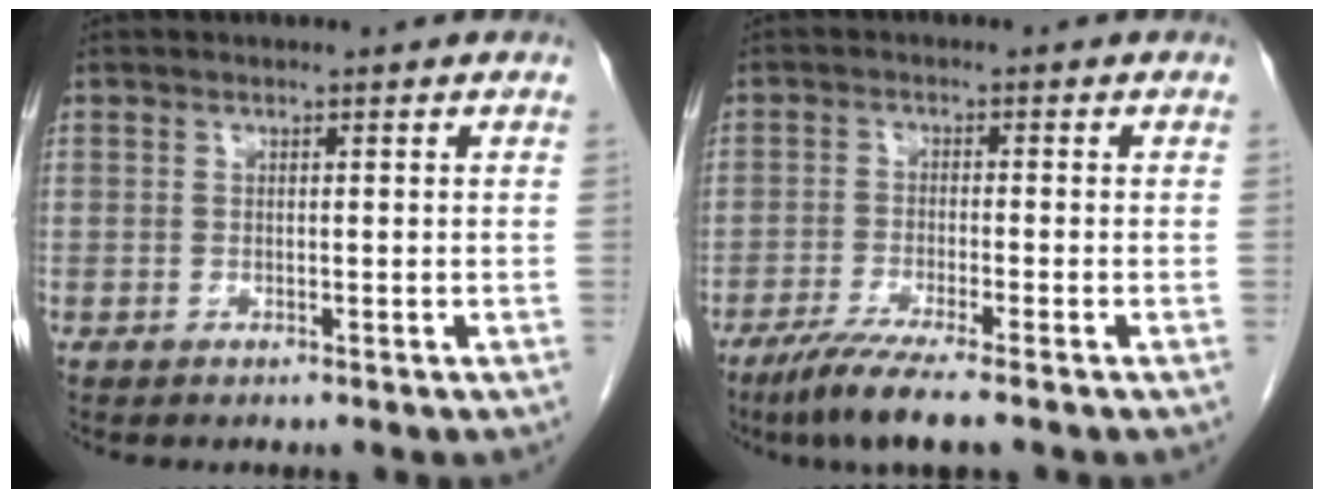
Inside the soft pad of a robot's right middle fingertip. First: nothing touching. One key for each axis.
{"total": 6.4, "fx": -4.8, "fy": -0.4, "fz": 4.3, "tx": -0.076, "ty": -0.018, "tz": -0.087}